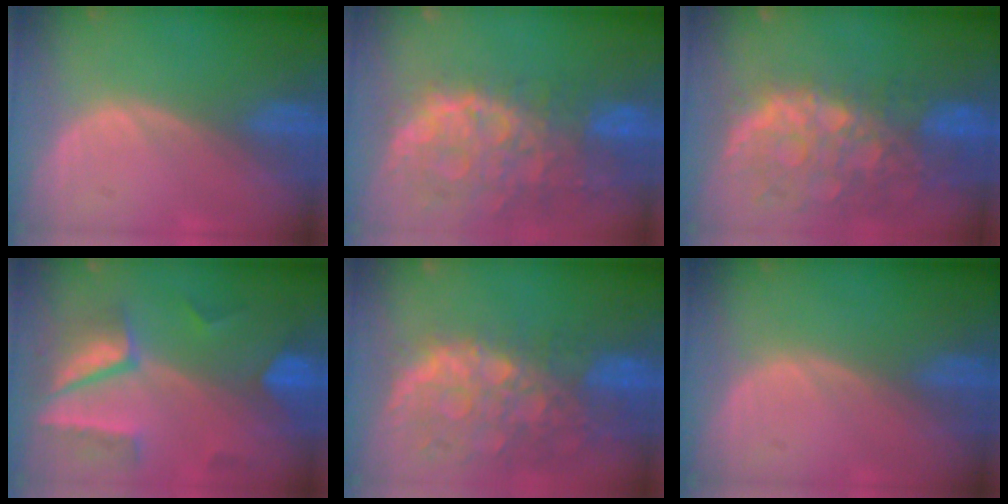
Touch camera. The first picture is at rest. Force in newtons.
{"total": 13.6, "press": 11.1, "slide": 7.8}
{"total": 12.3, "press": 10.2, "slide": 7.0}
{"total": 8.5, "press": 7.8, "slide": 3.4}
{"total": 12.6, "press": 10.4, "slide": 7.1}
{"total": 0.0}